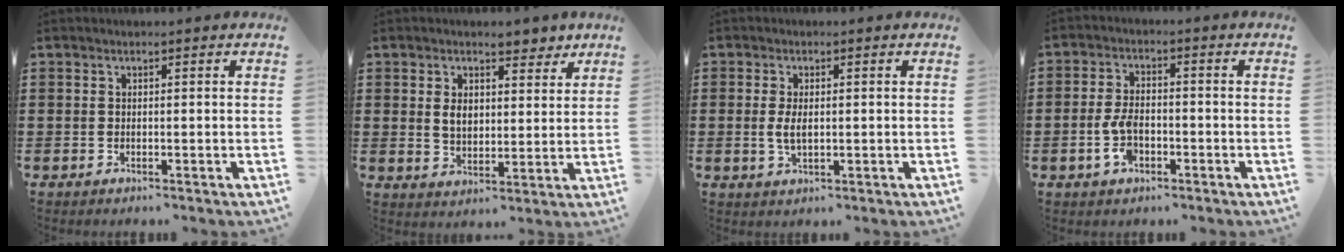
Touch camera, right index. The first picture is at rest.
{"total": 5.3, "force": [2.8, 3.6, 2.7], "torque": [-0.047, -0.004, 0.044]}
{"total": 3.2, "force": [0.1, 1.6, 2.8], "torque": [-0.065, 0.002, -0.001]}
{"total": 5.3, "force": [-1.7, 2.8, 4.2], "torque": [-0.102, -0.002, -0.036]}